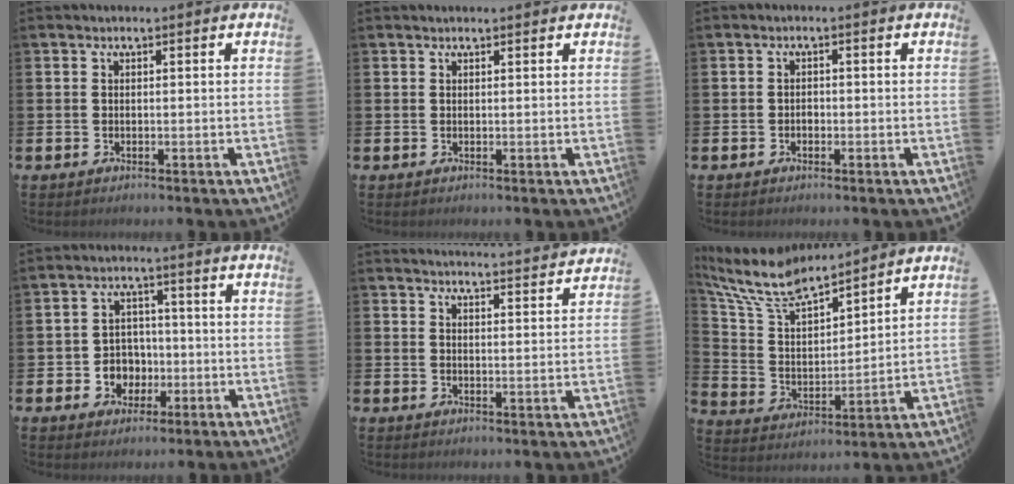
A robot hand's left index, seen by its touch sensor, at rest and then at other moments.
{"total": 0.7, "force": [0.6, 0.0, 0.1], "torque": [0.004, -0.003, 0.011]}
{"total": 0.9, "force": [-0.4, 0.7, 0.3], "torque": [0.002, -0.001, -0.011]}
{"total": 4.4, "force": [-0.9, 4.1, 1.1], "torque": [-0.018, -0.001, -0.025]}
{"total": 4.0, "force": [3.9, -0.4, 0.2], "torque": [0.004, -0.037, 0.066]}
{"total": 8.4, "force": [7.6, 1.8, 3.0], "torque": [-0.089, -0.043, 0.135]}